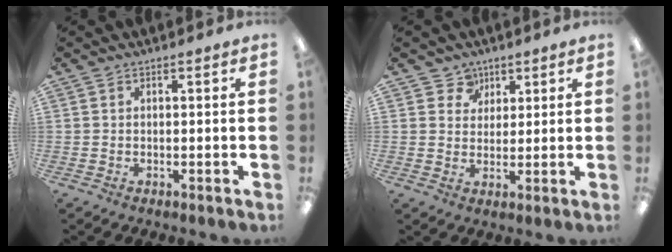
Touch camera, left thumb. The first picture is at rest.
{"total": 5.3, "force": [3.3, 4.2, 0.2], "torque": [-0.004, -0.010, 0.058]}